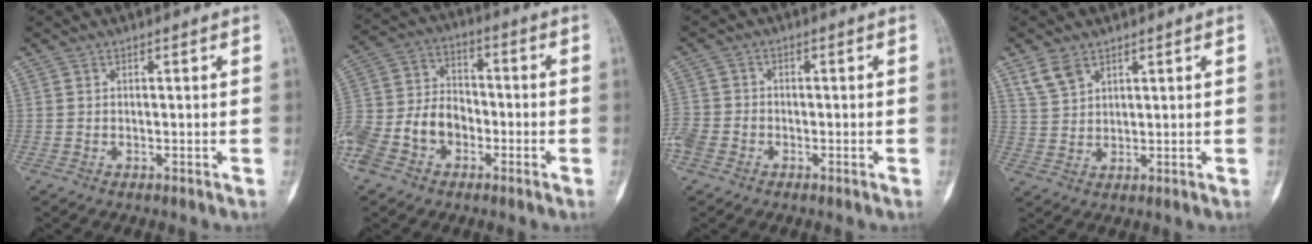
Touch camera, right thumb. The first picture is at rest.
{"total": 14.7, "force": [-5.5, 10.8, 8.3], "torque": [-0.165, 0.046, -0.104]}
{"total": 4.5, "force": [-2.0, 3.6, 1.9], "torque": [-0.044, 0.013, -0.038]}
{"total": 4.6, "force": [3.1, 2.6, 2.2], "torque": [-0.036, -0.010, 0.070]}